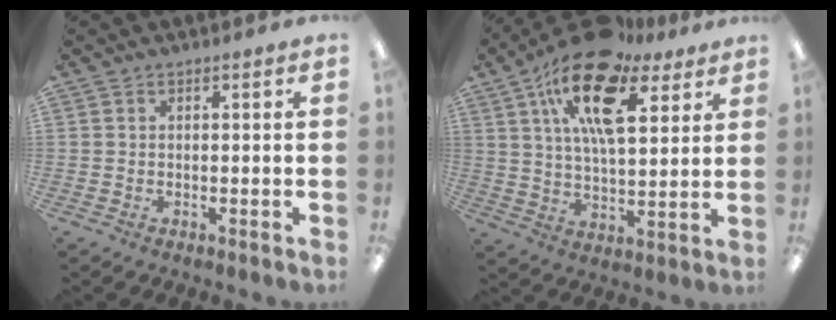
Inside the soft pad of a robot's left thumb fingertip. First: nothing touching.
{"total": 20.2, "force": [11.1, 9.1, 14.2], "torque": [-0.249, -0.042, 0.188]}